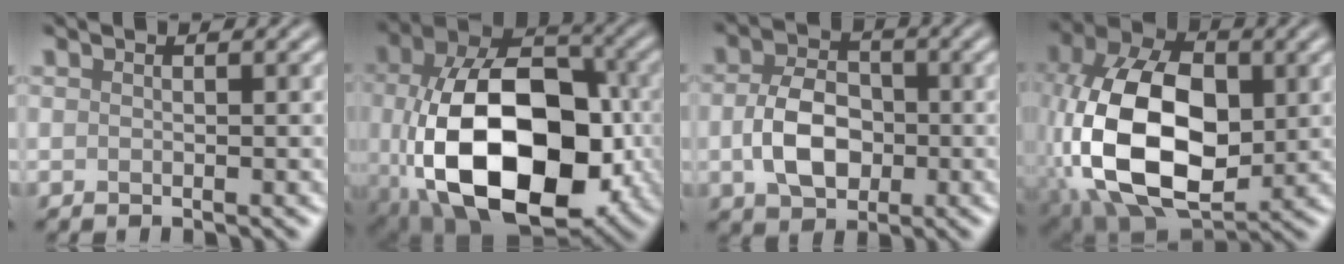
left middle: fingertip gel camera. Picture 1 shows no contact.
{"total": 15.7, "force": [-3.0, 9.7, 12.0], "torque": [-0.213, -0.017, -0.048]}
{"total": 5.3, "force": [-0.7, 3.8, 3.6], "torque": [-0.076, 0.000, -0.015]}
{"total": 15.4, "force": [-1.9, 9.7, 11.8], "torque": [-0.247, 0.001, -0.044]}